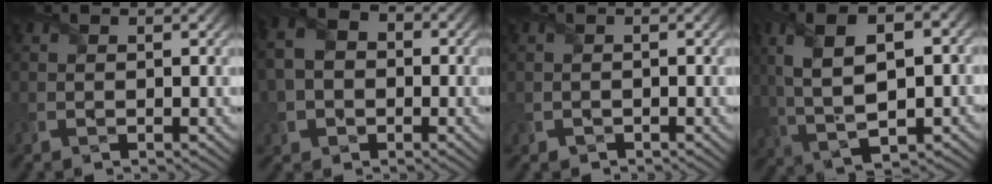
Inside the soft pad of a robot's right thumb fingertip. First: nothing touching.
{"total": 7.7, "force": [-1.1, 6.3, 4.2], "torque": [-0.112, -0.006, -0.031]}
{"total": 0.9, "force": [-0.6, 0.6, 0.1], "torque": [-0.003, -0.004, -0.012]}
{"total": 13.7, "force": [1.4, 6.9, 11.8], "torque": [-0.239, 0.001, 0.032]}